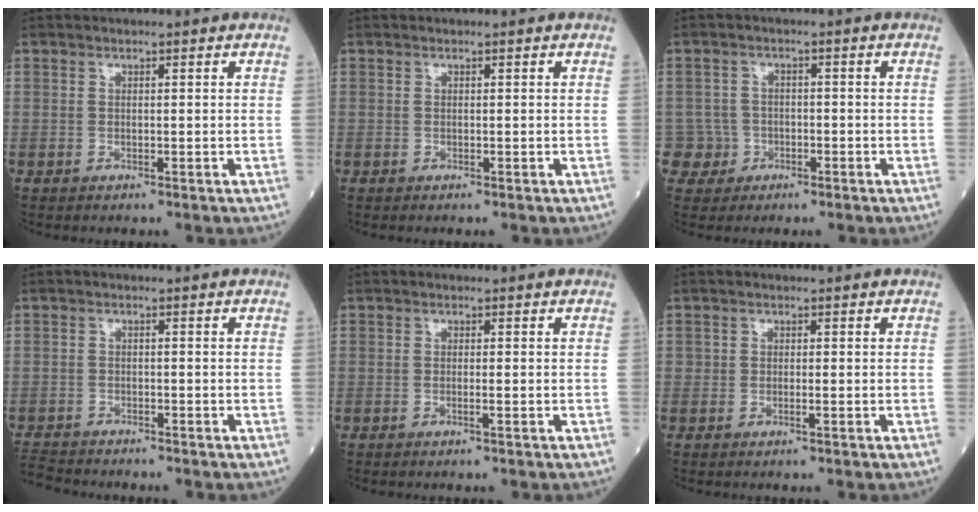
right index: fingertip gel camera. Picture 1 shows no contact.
{"total": 0.0}
{"total": 3.7, "force": [-1.3, 3.5, -0.4], "torque": [0.018, 0.015, -0.023]}
{"total": 4.6, "force": [-4.5, 0.8, 0.2], "torque": [-0.005, -0.017, -0.086]}
{"total": 0.8, "force": [-0.3, -0.1, 0.8], "torque": [-0.016, 0.000, -0.006]}
{"total": 0.7, "force": [-0.2, 0.2, 0.6], "torque": [-0.012, -0.001, -0.004]}